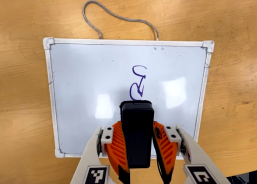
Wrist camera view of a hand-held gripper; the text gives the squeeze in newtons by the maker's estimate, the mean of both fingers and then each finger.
{"total": 8.0, "left": 6.5, "right": 9.4}